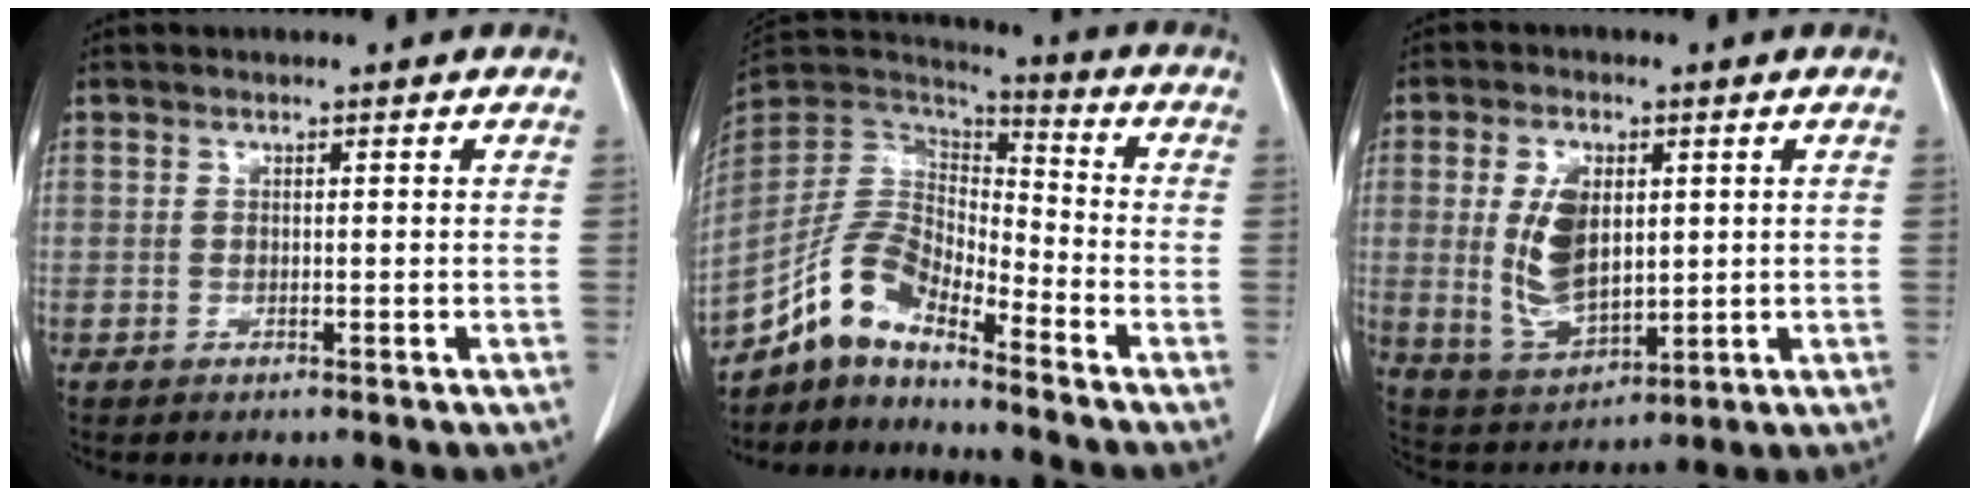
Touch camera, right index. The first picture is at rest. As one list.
[{"total": 11.6, "force": [-9.5, 3.4, 5.7], "torque": [-0.121, 0.032, -0.183]}, {"total": 10.5, "force": [1.1, 5.6, 8.8], "torque": [-0.184, 0.004, 0.037]}]